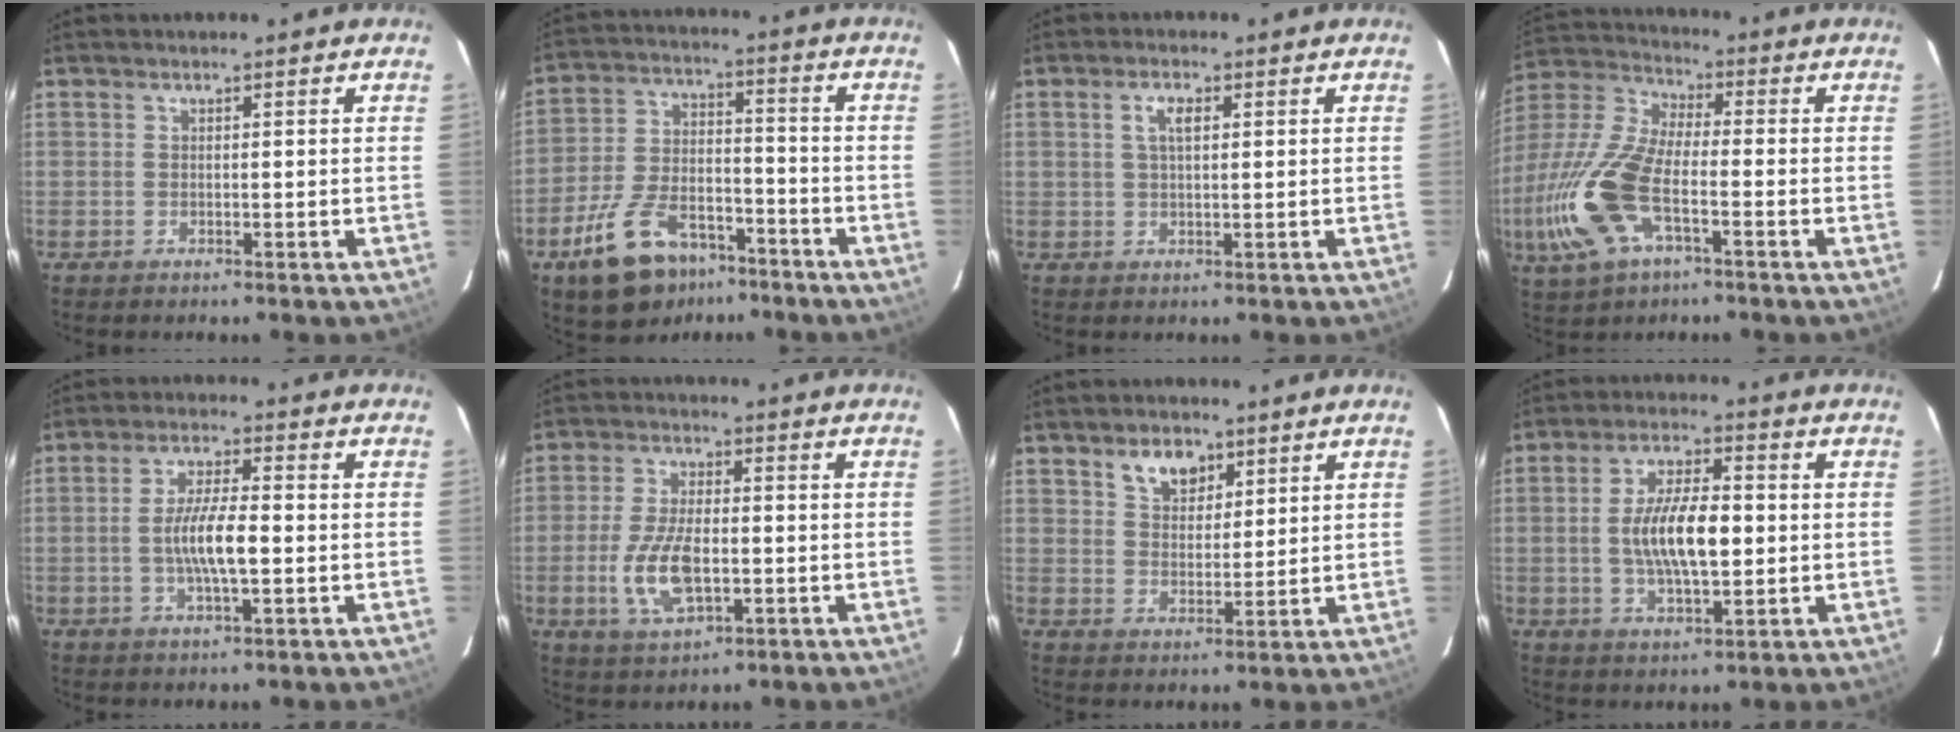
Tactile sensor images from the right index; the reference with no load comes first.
{"total": 16.1, "force": [-10.2, 8.4, 9.2], "torque": [-0.191, 0.002, -0.163]}
{"total": 3.1, "force": [0.9, 1.3, 2.6], "torque": [-0.051, 0.007, 0.016]}
{"total": 18.4, "force": [-5.9, 7.7, 15.6], "torque": [-0.357, -0.014, -0.117]}
{"total": 8.3, "force": [-1.4, 1.6, 8.0], "torque": [-0.152, 0.000, -0.025]}
{"total": 10.7, "force": [-2.5, 5.1, 9.1], "torque": [-0.192, -0.007, -0.042]}
{"total": 6.1, "force": [3.7, 3.7, 3.1], "torque": [-0.044, 0.006, 0.069]}
{"total": 11.2, "force": [-0.2, 4.3, 10.3], "torque": [-0.193, 0.002, -0.001]}